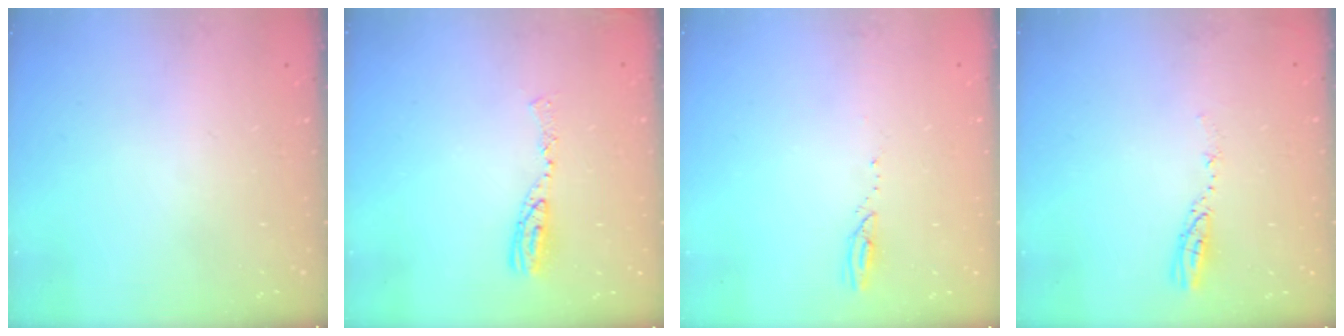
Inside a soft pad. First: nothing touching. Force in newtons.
{"total": 8.4, "press": 8.4, "slide": 0.6}
{"total": 2.3, "press": 2.3, "slide": 0.3}
{"total": 4.2, "press": 4.2, "slide": 0.4}